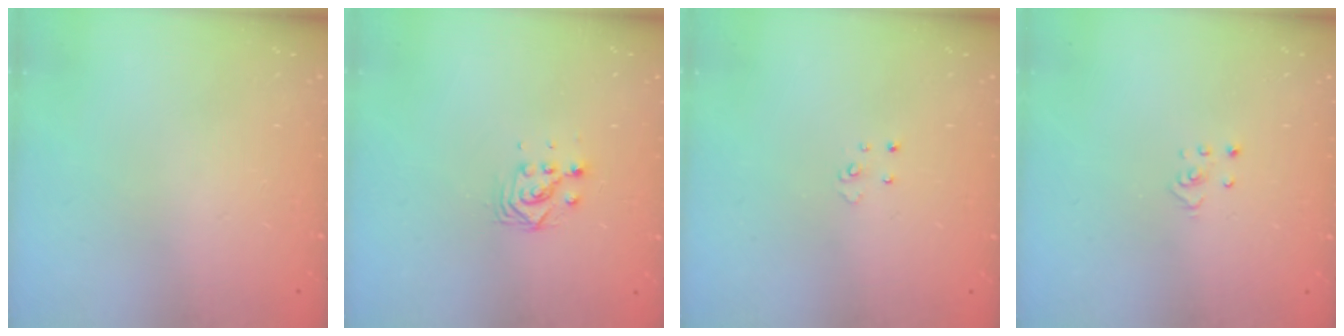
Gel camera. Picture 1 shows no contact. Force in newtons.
{"total": 4.6, "press": 4.6, "slide": 0.2}
{"total": 3.2, "press": 3.2, "slide": 0.3}
{"total": 2.3, "press": 2.3, "slide": 0.2}